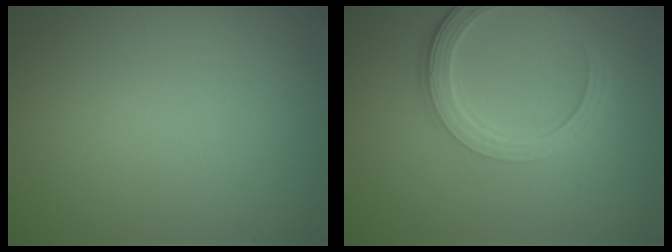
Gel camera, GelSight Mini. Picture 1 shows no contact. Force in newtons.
{"total": 4.9, "press": 3.7, "slide": 3.2}